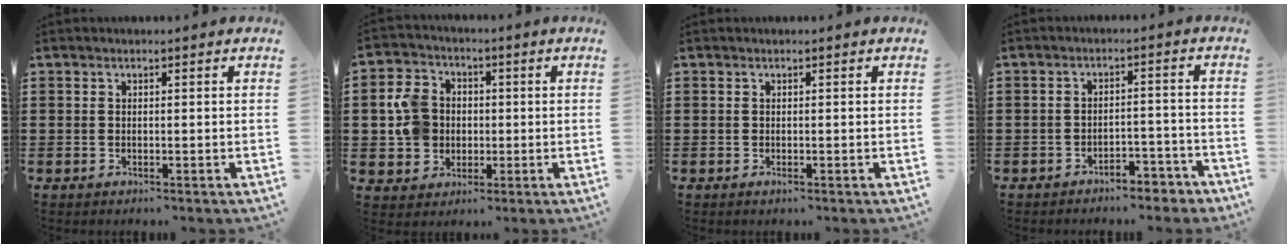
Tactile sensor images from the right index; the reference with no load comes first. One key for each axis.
{"total": 7.3, "fx": 0.3, "fy": 6.6, "fz": 3.0, "tx": -0.086, "ty": 0.020, "tz": 0.006}
{"total": 0.0}
{"total": 3.8, "fx": -3.7, "fy": 0.6, "fz": 0.9, "tx": -0.017, "ty": 0.007, "tz": -0.075}